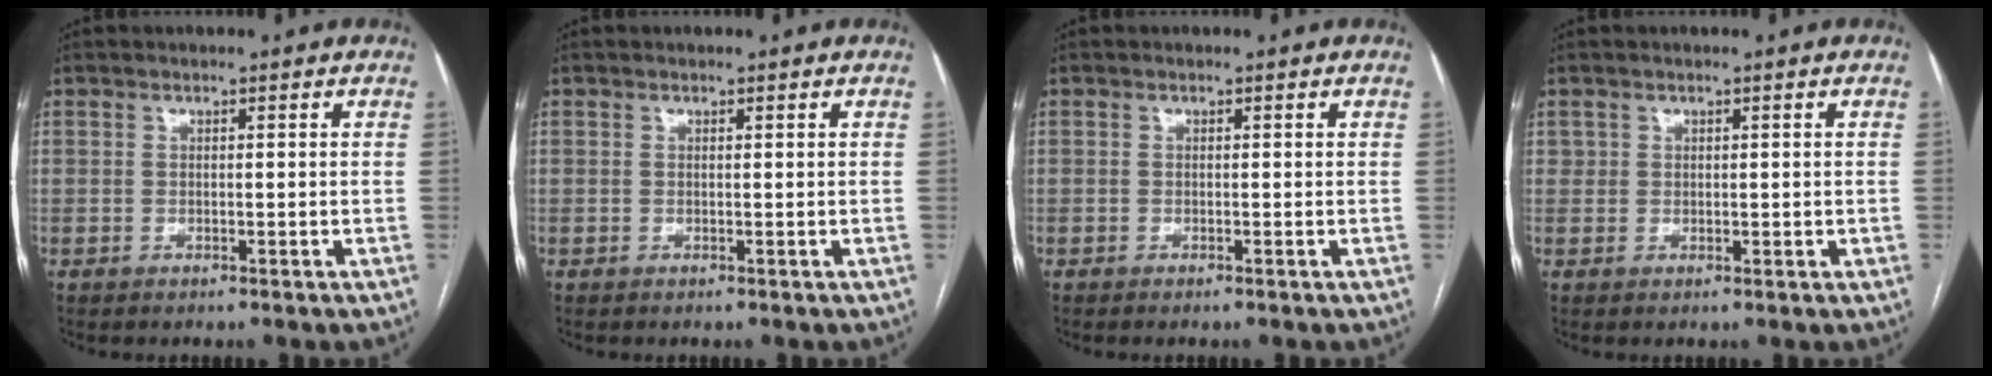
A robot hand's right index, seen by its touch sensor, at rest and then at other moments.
{"total": 0.0}
{"total": 0.0}
{"total": 1.5, "force": [0.5, 1.3, 0.4], "torque": [-0.004, 0.002, 0.010]}